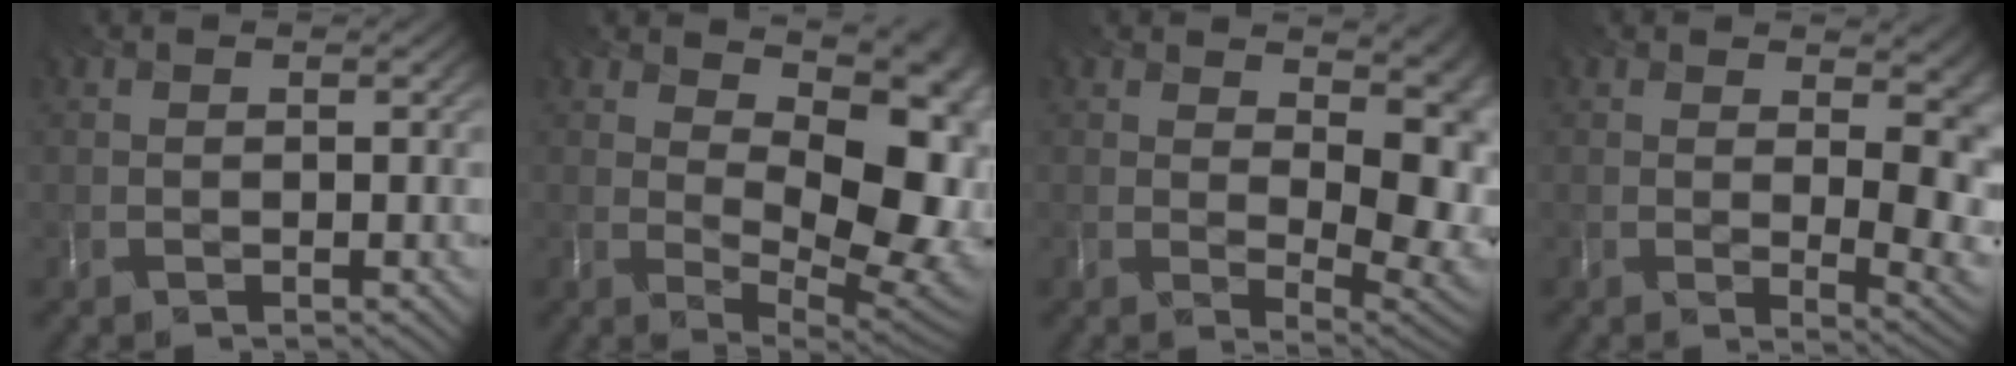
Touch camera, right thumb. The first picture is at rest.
{"total": 14.1, "force": [3.6, 7.2, 11.5], "torque": [-0.151, 0.001, 0.072]}
{"total": 11.0, "force": [3.7, 4.7, 9.2], "torque": [-0.110, 0.002, 0.071]}
{"total": 10.9, "force": [2.3, 4.3, 9.7], "torque": [-0.111, 0.006, 0.049]}